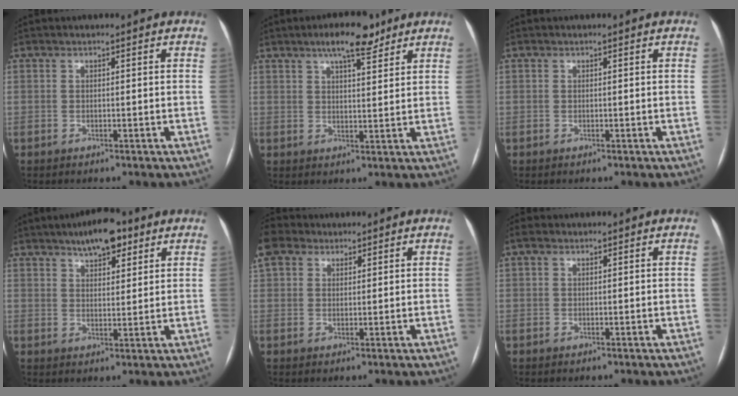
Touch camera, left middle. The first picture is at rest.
{"total": 7.2, "force": [5.1, 2.0, 4.8], "torque": [-0.080, 0.010, 0.078]}
{"total": 0.0}
{"total": 7.3, "force": [4.9, 2.7, 4.8], "torque": [-0.073, 0.011, 0.075]}
{"total": 3.8, "force": [3.1, 2.1, 0.9], "torque": [-0.032, 0.023, 0.067]}
{"total": 1.0, "force": [-0.2, -0.7, -0.7], "torque": [0.011, 0.006, -0.001]}